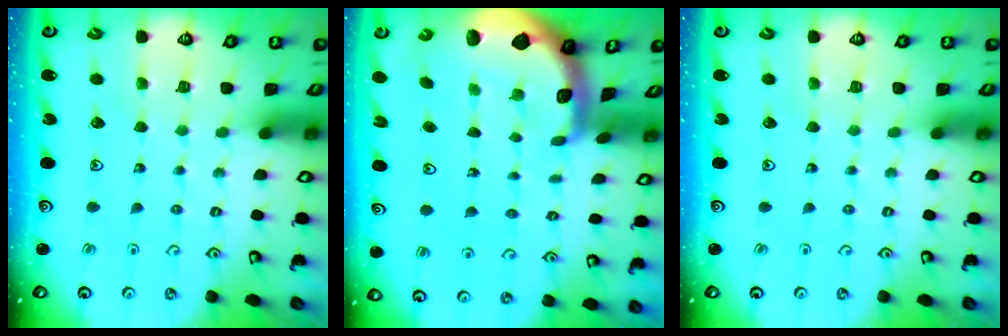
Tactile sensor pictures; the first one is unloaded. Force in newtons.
{"total": 2.9, "press": 2.9, "slide": 0.5}
{"total": 0.0}